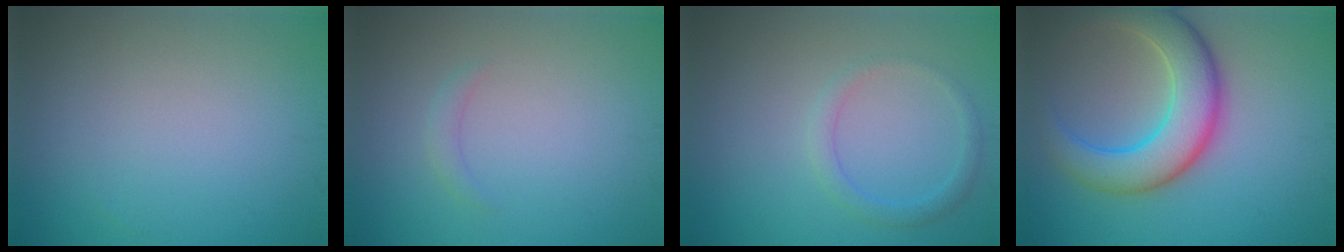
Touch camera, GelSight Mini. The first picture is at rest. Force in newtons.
{"total": 1.0, "press": 1.0, "slide": 0.1}
{"total": 1.8, "press": 1.8, "slide": 0.1}
{"total": 7.6, "press": 7.6, "slide": 0.3}